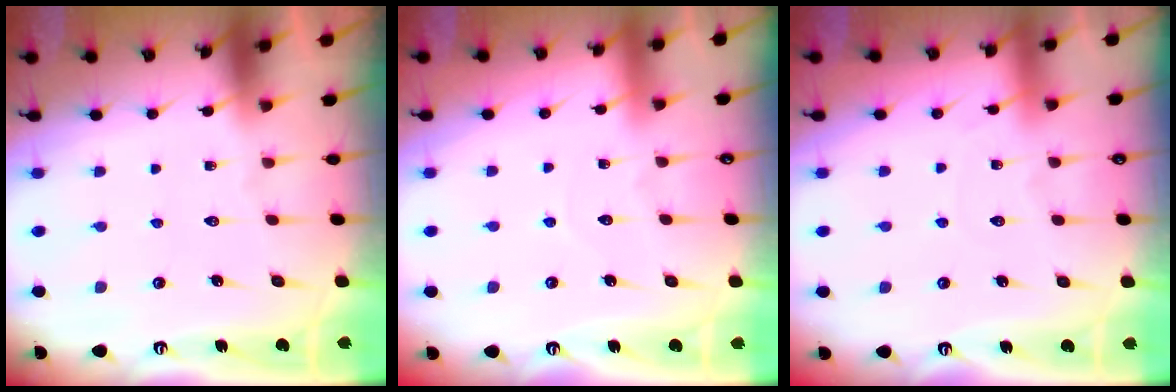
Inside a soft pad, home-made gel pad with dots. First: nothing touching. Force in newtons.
{"total": 2.9, "press": 2.9, "slide": 0.3}
{"total": 2.8, "press": 2.8, "slide": 0.4}